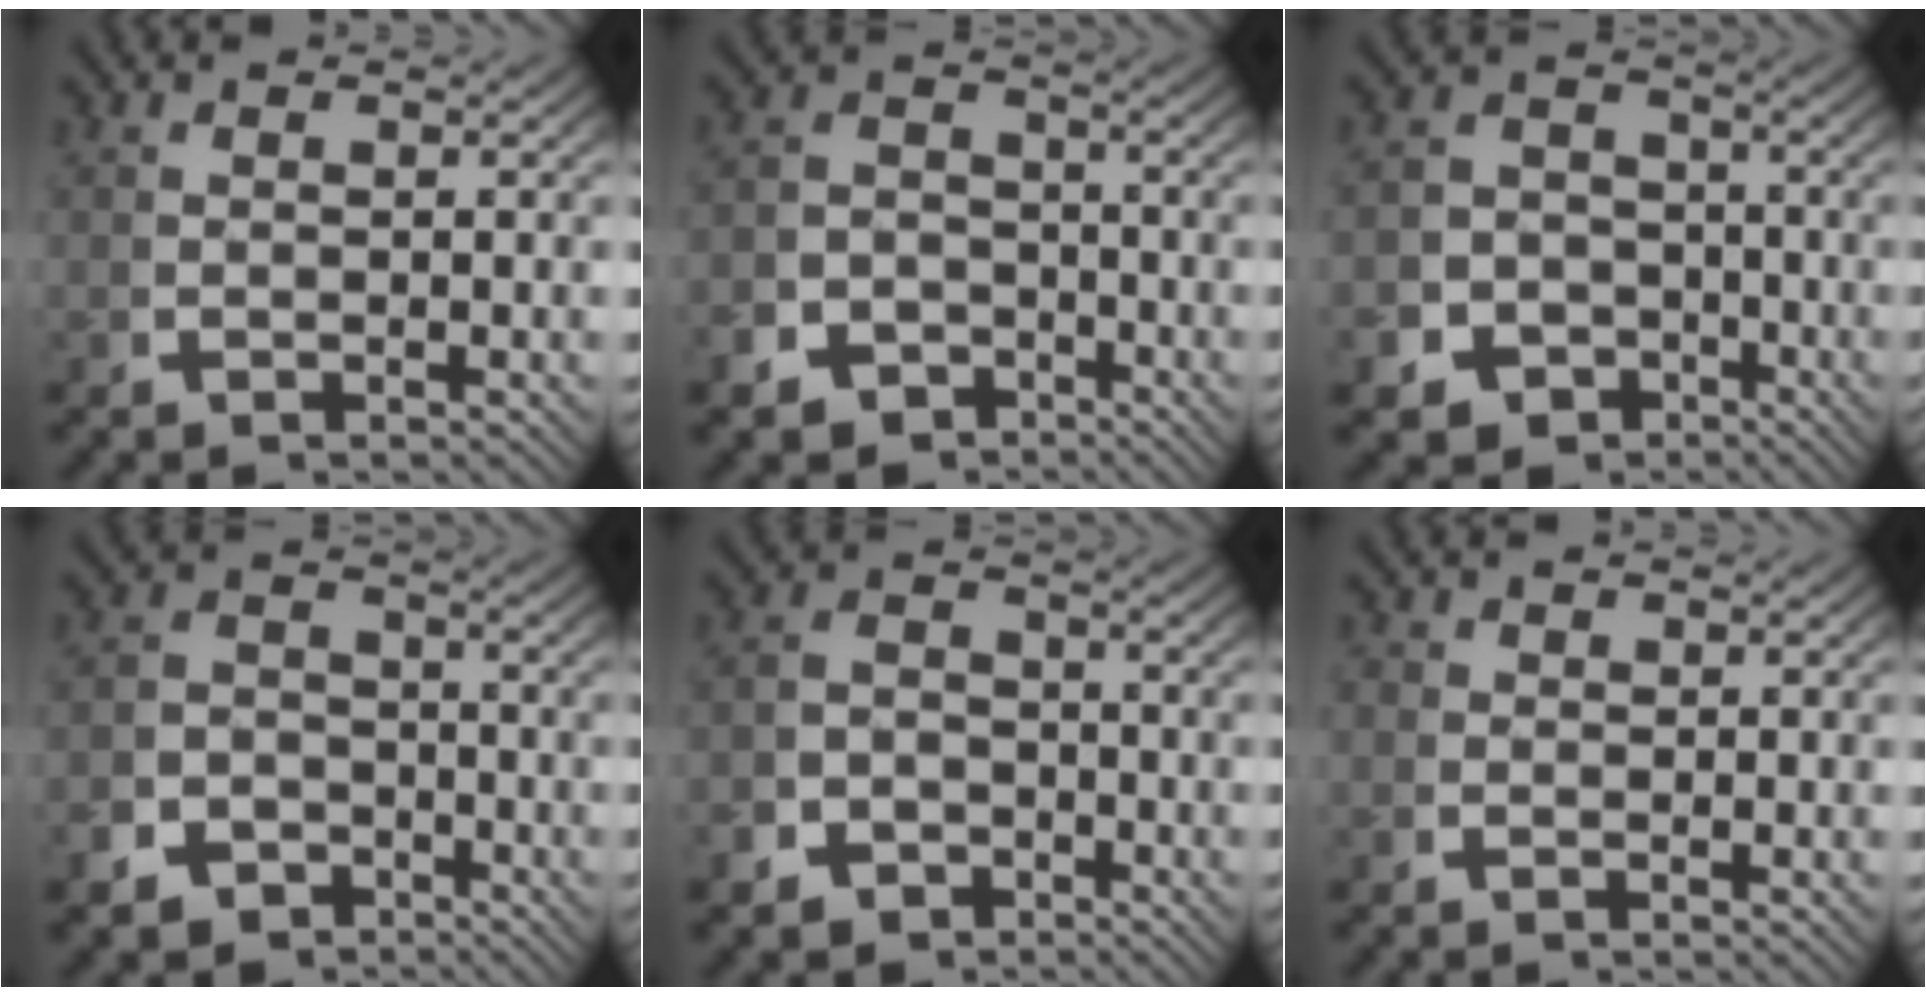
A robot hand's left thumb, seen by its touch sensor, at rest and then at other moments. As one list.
[{"total": 7.0, "force": [-4.2, 5.3, 1.7], "torque": [-0.012, -0.029, -0.071]}, {"total": 10.8, "force": [-5.1, 9.0, 3.0], "torque": [-0.039, -0.042, -0.087]}, {"total": 6.8, "force": [-4.0, 5.2, 1.7], "torque": [-0.012, -0.027, -0.068]}, {"total": 4.3, "force": [-2.7, 3.2, 1.1], "torque": [-0.013, -0.019, -0.045]}, {"total": 1.1, "force": [-0.1, 1.1, 0.2], "torque": [-0.003, -0.004, -0.009]}]